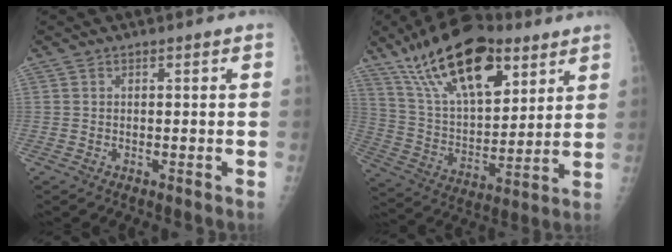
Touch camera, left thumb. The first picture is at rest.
{"total": 23.4, "force": [13.8, 10.7, 15.5], "torque": [-0.238, -0.042, 0.248]}